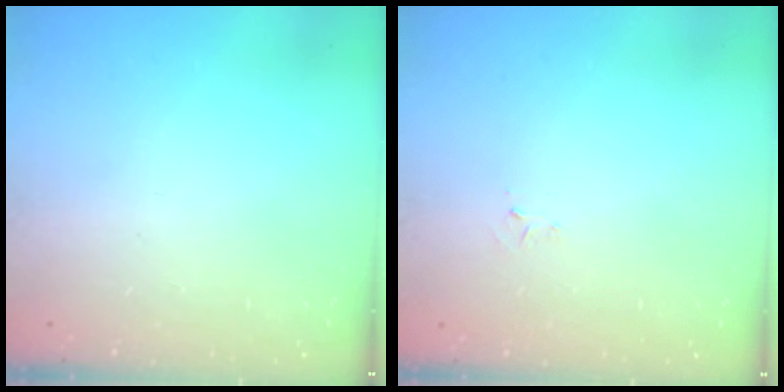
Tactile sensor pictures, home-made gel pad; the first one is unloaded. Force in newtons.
{"total": 2.6, "press": 2.6, "slide": 0.4}